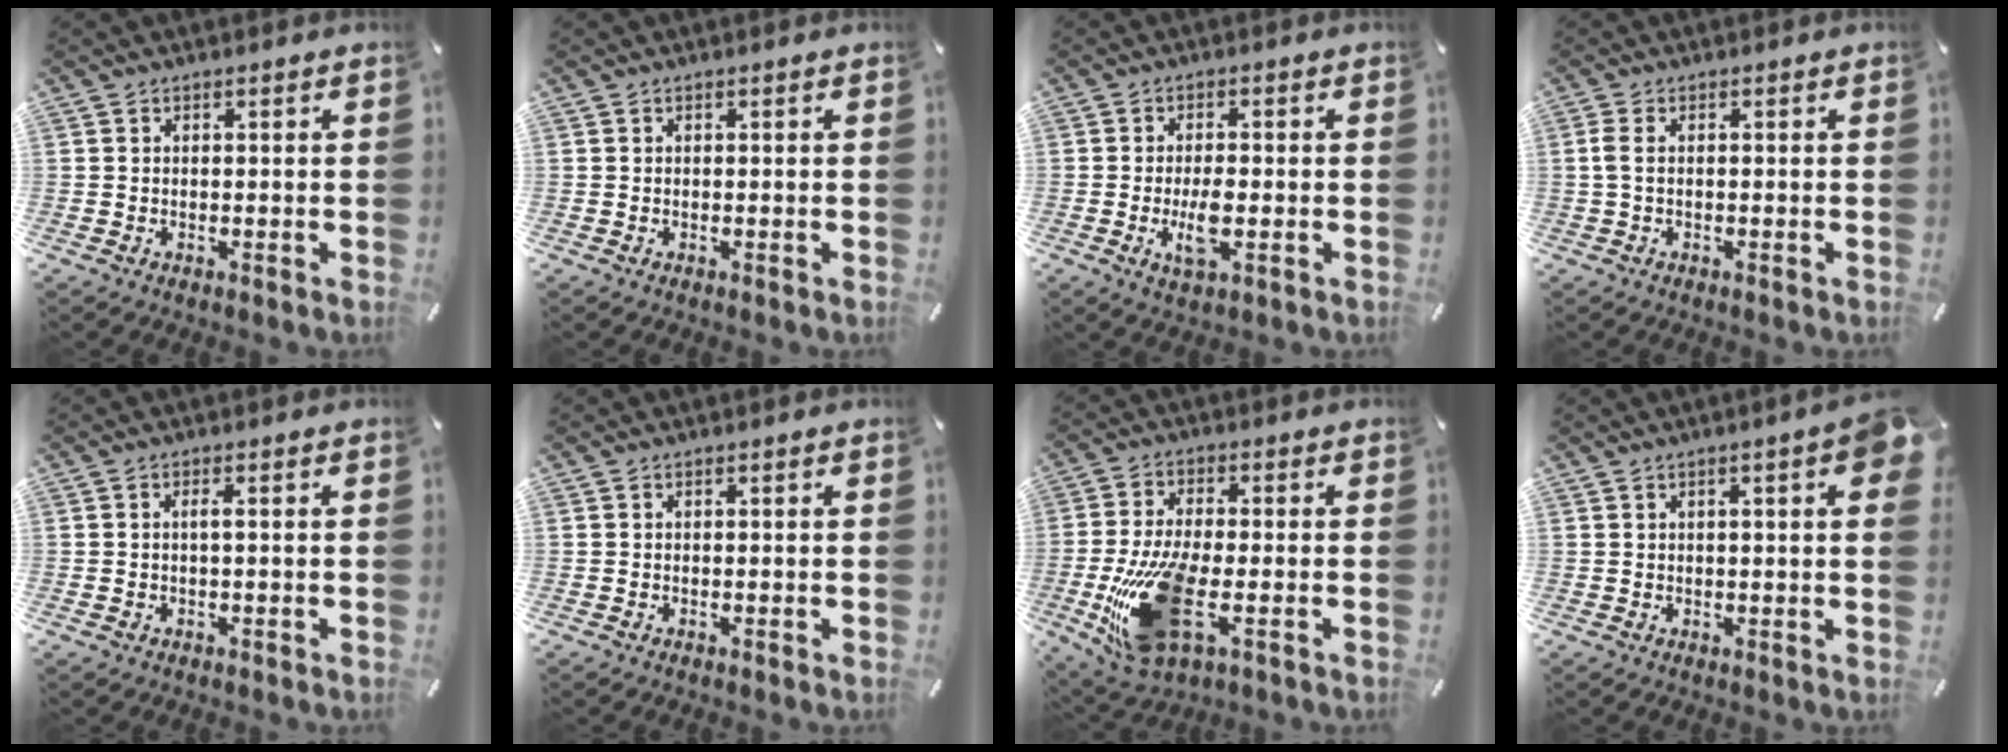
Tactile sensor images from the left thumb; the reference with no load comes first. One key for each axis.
{"total": 0.0}
{"total": 6.0, "fx": -1.2, "fy": 2.1, "fz": 5.5, "tx": -0.119, "ty": -0.007, "tz": -0.024}
{"total": 2.2, "fx": -0.2, "fy": 0.5, "fz": 2.2, "tx": -0.047, "ty": -0.004, "tz": -0.006}
{"total": 1.4, "fx": -0.1, "fy": 0.1, "fz": 1.4, "tx": -0.025, "ty": -0.002, "tz": -0.002}
{"total": 0.0}
{"total": 16.7, "fx": -4.2, "fy": 7.5, "fz": 14.3, "tx": -0.302, "ty": -0.017, "tz": -0.060}
{"total": 6.0, "fx": 2.2, "fy": 1.1, "fz": 5.4, "tx": -0.080, "ty": -0.001, "tz": 0.033}